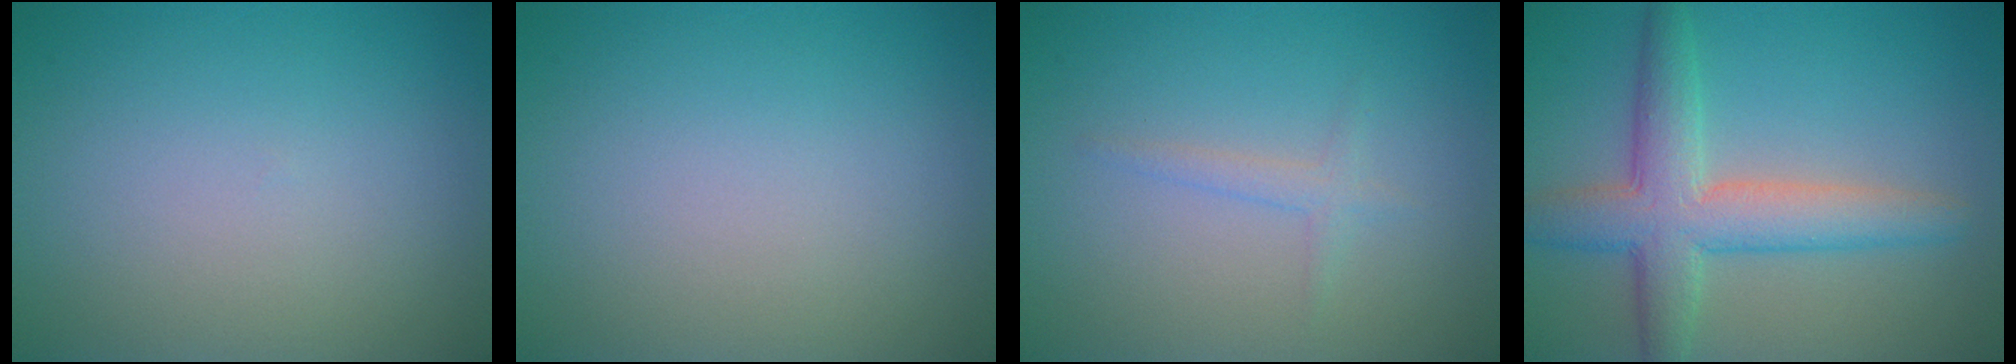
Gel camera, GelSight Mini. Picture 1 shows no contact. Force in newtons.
{"total": 0.0}
{"total": 1.2, "press": 1.2, "slide": 0.1}
{"total": 6.0, "press": 6.0, "slide": 0.4}